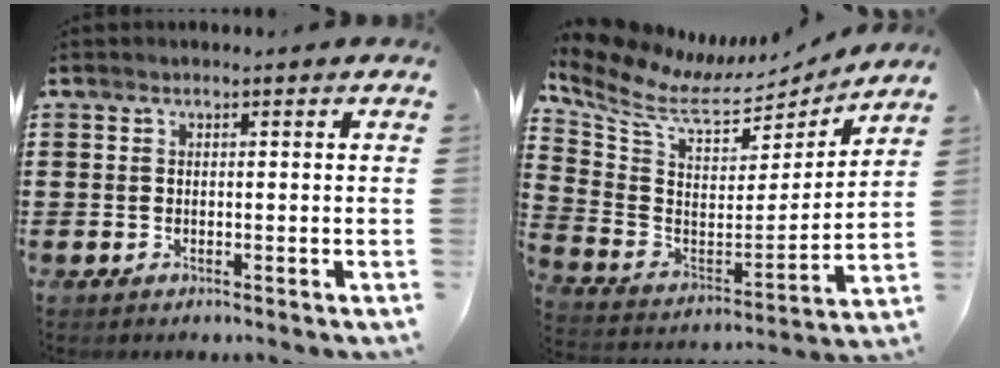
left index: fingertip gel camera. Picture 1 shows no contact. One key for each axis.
{"total": 9.1, "fx": 7.2, "fy": 3.4, "fz": 4.3, "tx": -0.123, "ty": -0.053, "tz": 0.124}